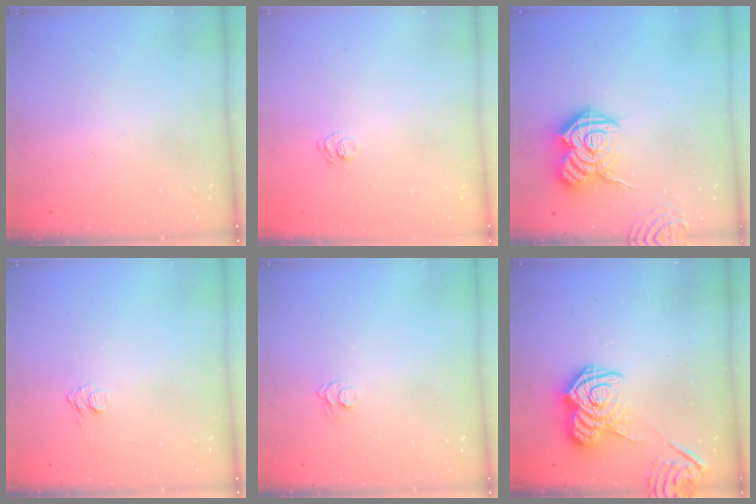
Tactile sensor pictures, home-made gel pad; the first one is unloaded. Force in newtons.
{"total": 6.6, "press": 6.5, "slide": 1.4}
{"total": 17.2, "press": 17.2, "slide": 1.5}
{"total": 6.4, "press": 6.4, "slide": 0.7}
{"total": 5.8, "press": 5.7, "slide": 0.7}
{"total": 13.9, "press": 13.8, "slide": 1.0}